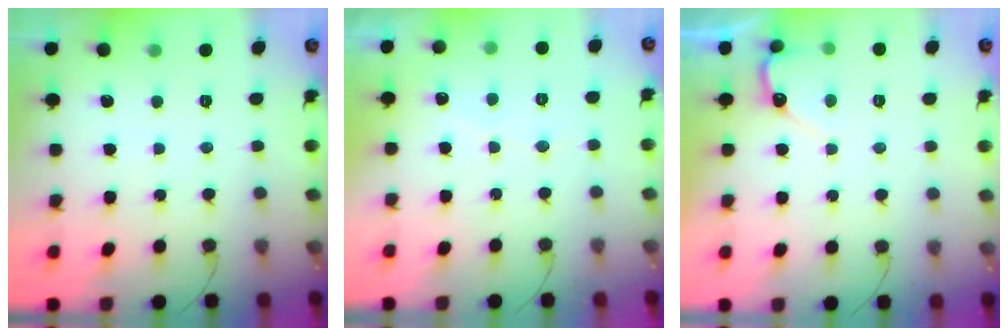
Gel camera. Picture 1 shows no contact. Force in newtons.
{"total": 2.8, "press": 2.8, "slide": 0.2}
{"total": 5.3, "press": 5.2, "slide": 0.5}